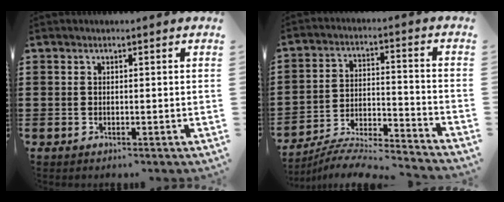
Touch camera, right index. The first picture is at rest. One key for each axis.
{"total": 6.8, "fx": -6.5, "fy": 0.5, "fz": 2.0, "tx": -0.045, "ty": -0.002, "tz": -0.132}